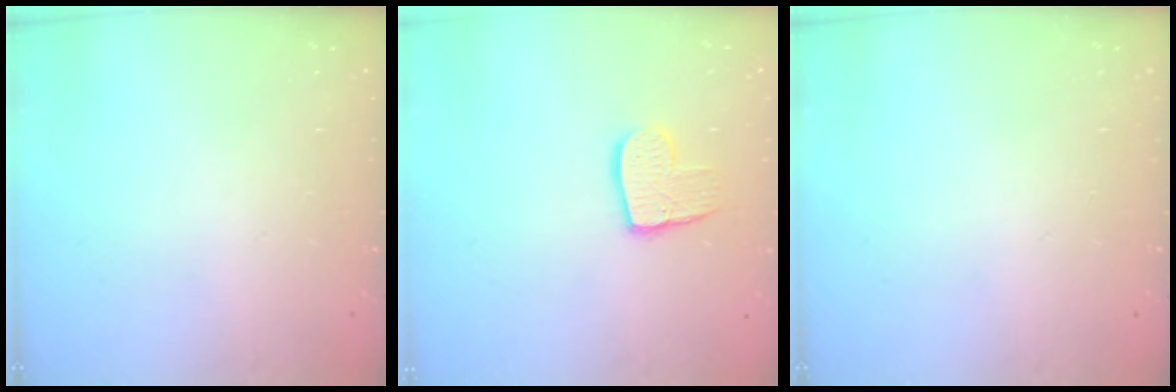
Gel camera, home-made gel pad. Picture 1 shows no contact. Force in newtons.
{"total": 10.0, "press": 10.0, "slide": 0.8}
{"total": 0.0}